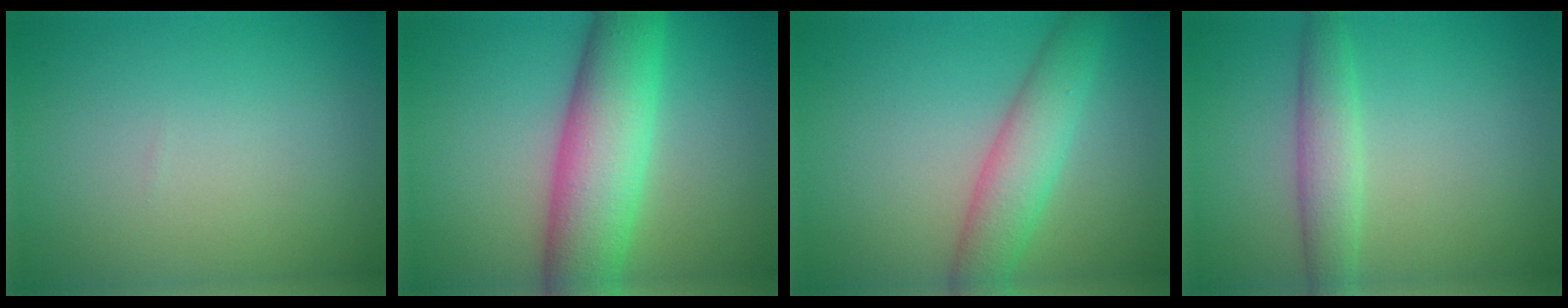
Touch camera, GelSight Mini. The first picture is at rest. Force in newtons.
{"total": 8.7, "press": 8.7, "slide": 0.2}
{"total": 4.3, "press": 4.3, "slide": 0.2}
{"total": 3.0, "press": 3.0, "slide": 0.0}